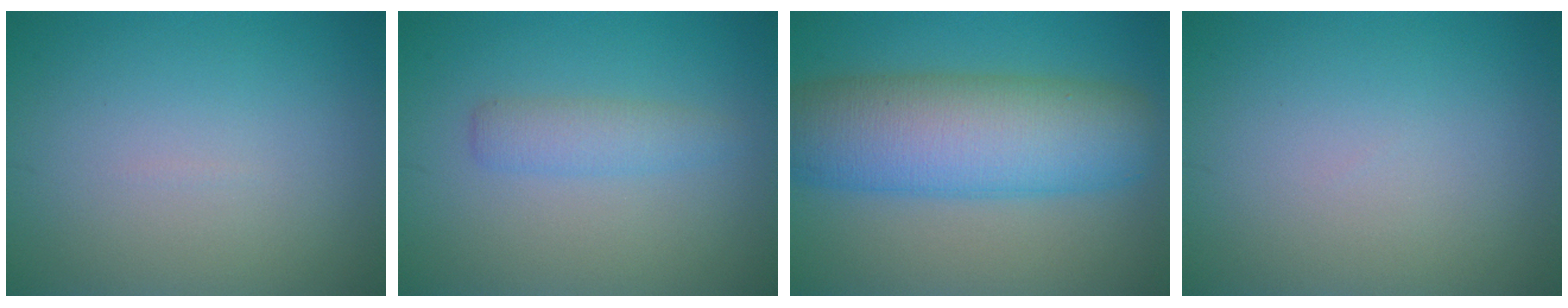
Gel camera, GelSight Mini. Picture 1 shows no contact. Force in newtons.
{"total": 2.1, "press": 2.1, "slide": 0.1}
{"total": 10.4, "press": 10.4, "slide": 0.3}
{"total": 0.0}